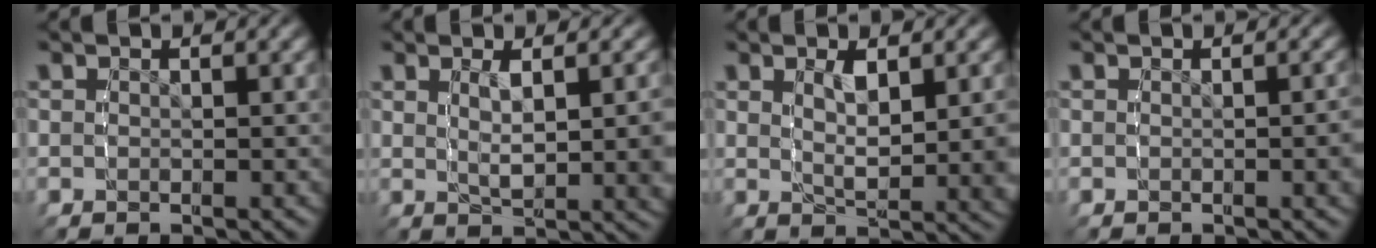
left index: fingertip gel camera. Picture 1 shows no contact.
{"total": 3.3, "force": [1.2, 0.3, 3.1], "torque": [-0.042, -0.002, 0.021]}
{"total": 3.3, "force": [1.3, 0.3, 3.0], "torque": [-0.042, -0.010, 0.027]}
{"total": 0.7, "force": [-0.2, 0.3, 0.6], "torque": [-0.008, 0.003, -0.005]}